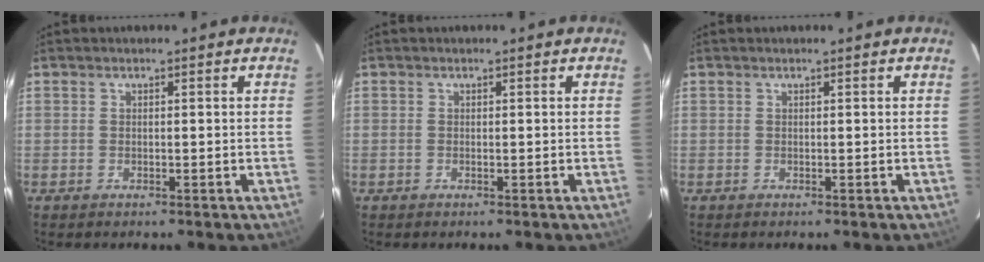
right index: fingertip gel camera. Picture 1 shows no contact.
{"total": 0.0}
{"total": 0.0}